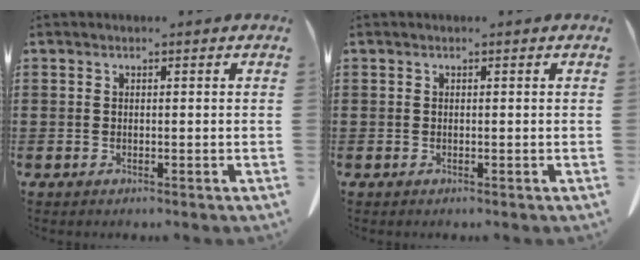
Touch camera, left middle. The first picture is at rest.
{"total": 0.0}